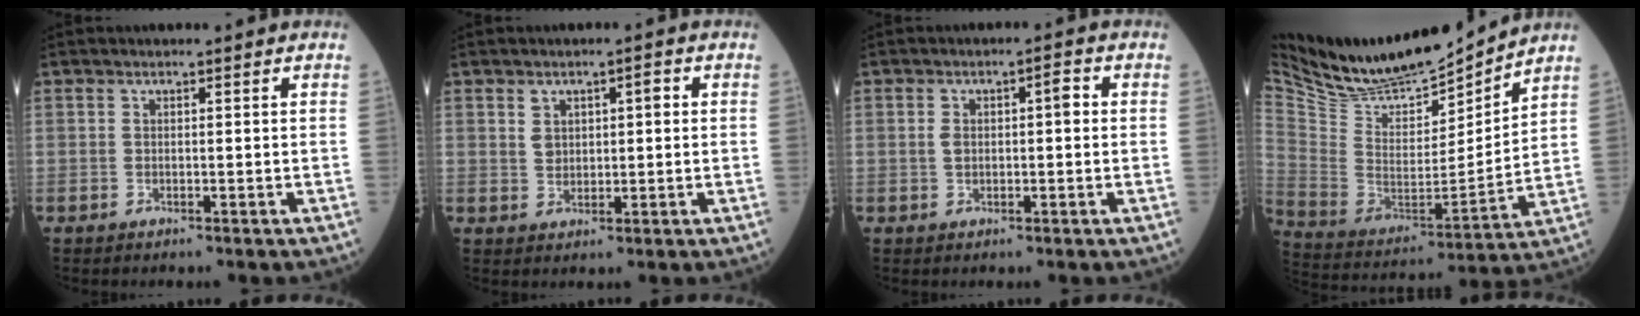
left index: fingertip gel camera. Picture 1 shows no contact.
{"total": 3.6, "force": [1.0, 2.3, 2.5], "torque": [-0.043, 0.015, 0.022]}
{"total": 3.7, "force": [0.3, 1.6, 3.3], "torque": [-0.064, 0.019, 0.005]}
{"total": 18.8, "force": [17.5, 3.0, 6.1], "torque": [-0.131, -0.026, 0.311]}